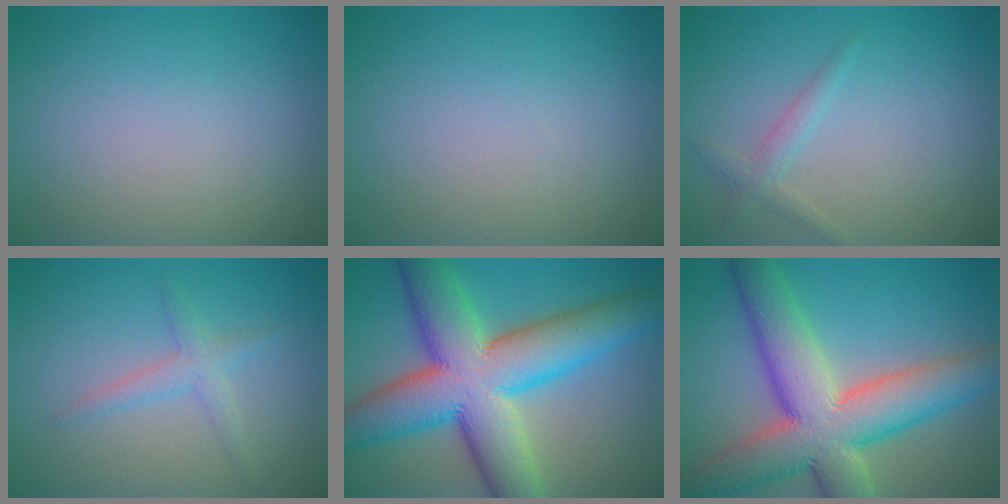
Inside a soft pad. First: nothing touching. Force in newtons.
{"total": 0.0}
{"total": 1.6, "press": 1.6, "slide": 0.1}
{"total": 2.0, "press": 2.0, "slide": 0.1}
{"total": 14.0, "press": 14.0, "slide": 0.5}
{"total": 11.8, "press": 11.8, "slide": 0.9}